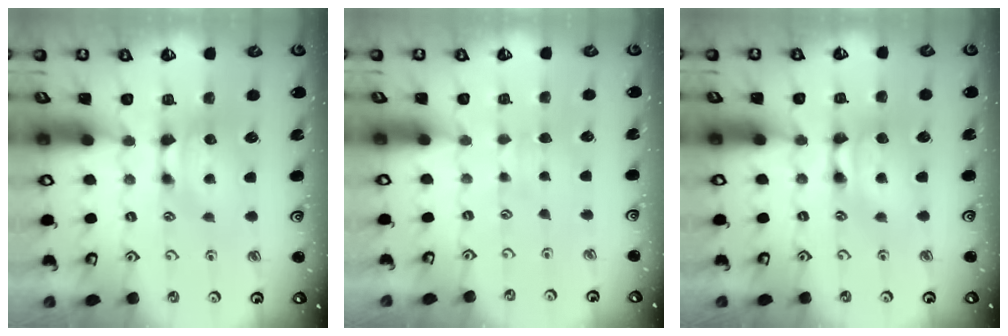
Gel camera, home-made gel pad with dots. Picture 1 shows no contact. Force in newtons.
{"total": 2.9, "press": 2.9, "slide": 0.4}
{"total": 2.0, "press": 2.0, "slide": 0.1}